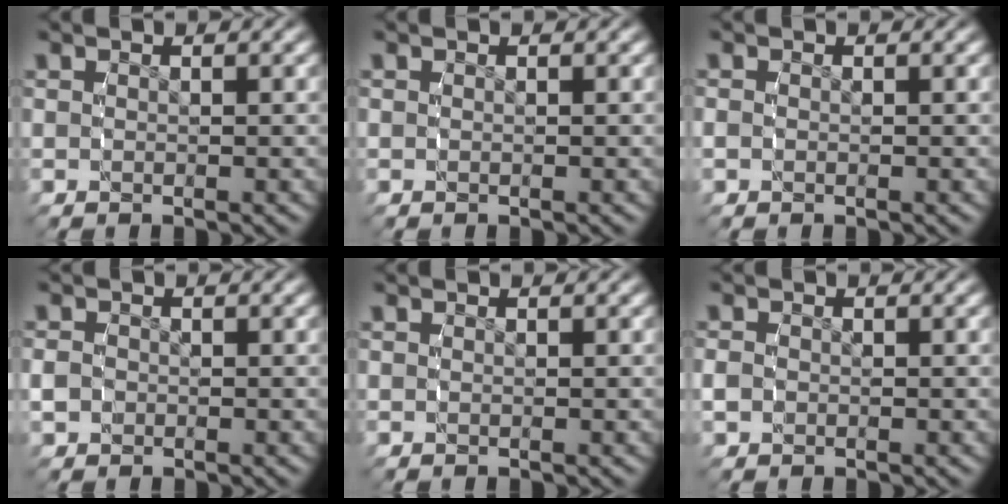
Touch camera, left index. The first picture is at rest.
{"total": 0.0}
{"total": 1.2, "force": [-0.5, 1.0, 0.3], "torque": [-0.012, -0.004, -0.007]}
{"total": 1.9, "force": [-0.8, 1.6, 0.4], "torque": [-0.017, -0.001, -0.014]}
{"total": 0.0}
{"total": 1.6, "force": [-0.7, 1.3, 0.4], "torque": [-0.016, -0.002, -0.012]}